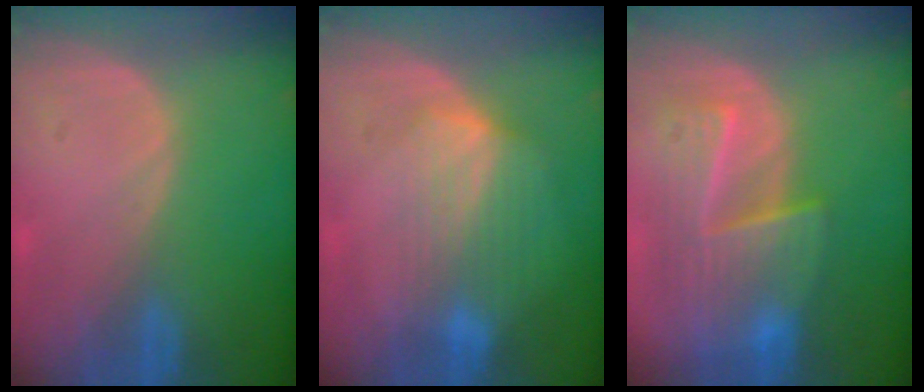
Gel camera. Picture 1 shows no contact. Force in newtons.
{"total": 7.1, "press": 6.4, "slide": 3.1}
{"total": 9.3, "press": 8.3, "slide": 4.2}